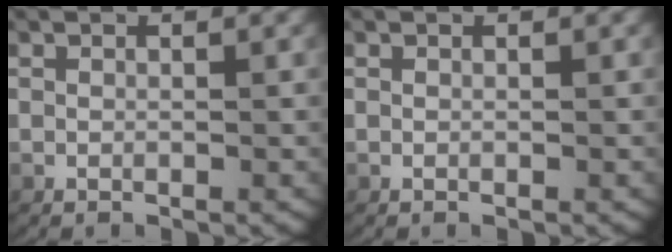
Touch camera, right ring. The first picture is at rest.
{"total": 0.0}